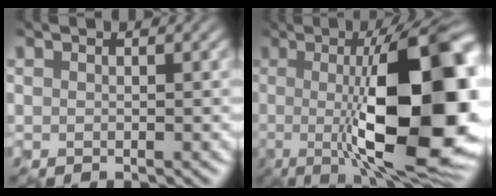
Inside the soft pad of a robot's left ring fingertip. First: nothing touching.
{"total": 17.1, "force": [-0.9, 4.8, 16.4], "torque": [-0.198, 0.009, -0.024]}